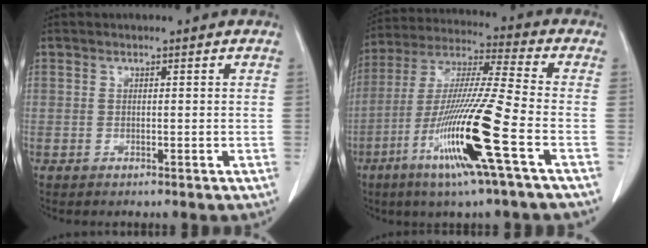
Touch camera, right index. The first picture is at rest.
{"total": 17.1, "force": [-6.6, -0.9, 15.8], "torque": [-0.319, -0.024, -0.128]}